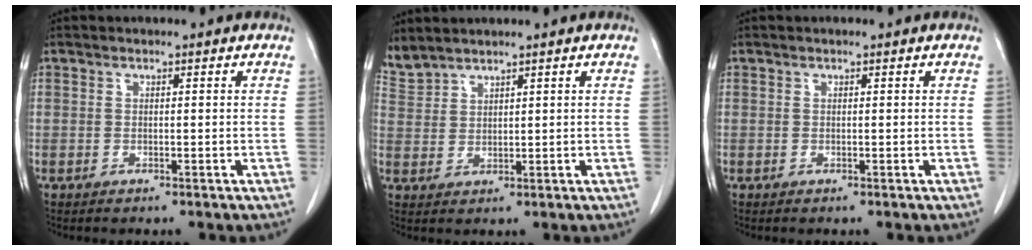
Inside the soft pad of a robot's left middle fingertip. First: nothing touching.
{"total": 3.3, "force": [3.3, 0.0, 0.2], "torque": [-0.016, 0.012, 0.078]}
{"total": 0.0}